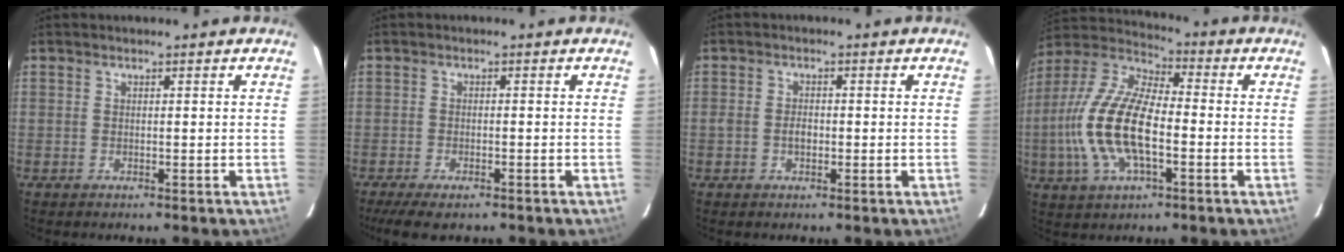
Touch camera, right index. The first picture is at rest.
{"total": 6.9, "force": [-5.2, 2.1, 4.0], "torque": [-0.098, -0.025, -0.088]}
{"total": 2.2, "force": [-0.6, 1.5, 1.6], "torque": [-0.029, 0.003, -0.012]}
{"total": 17.6, "force": [-3.4, 7.2, 15.6], "torque": [-0.329, 0.000, -0.071]}